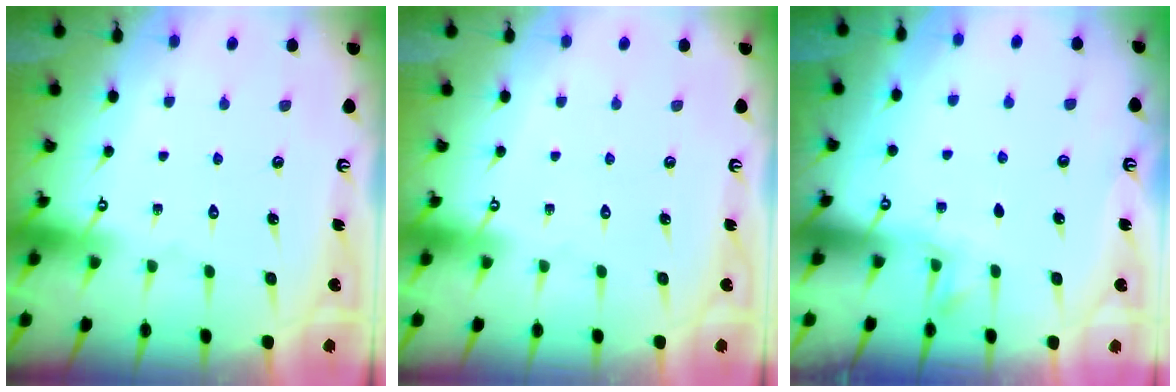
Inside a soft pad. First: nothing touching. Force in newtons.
{"total": 0.0}
{"total": 2.4, "press": 2.4, "slide": 0.5}